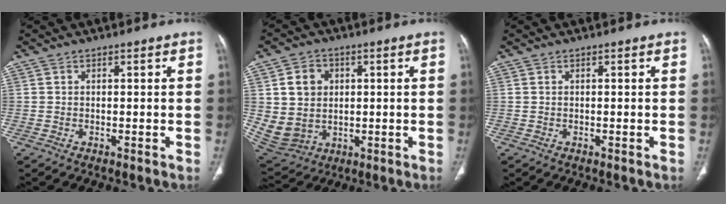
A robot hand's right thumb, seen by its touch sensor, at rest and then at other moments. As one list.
[{"total": 13.5, "force": [1.9, 11.4, 7.0], "torque": [-0.111, -0.006, 0.060]}, {"total": 0.0}]